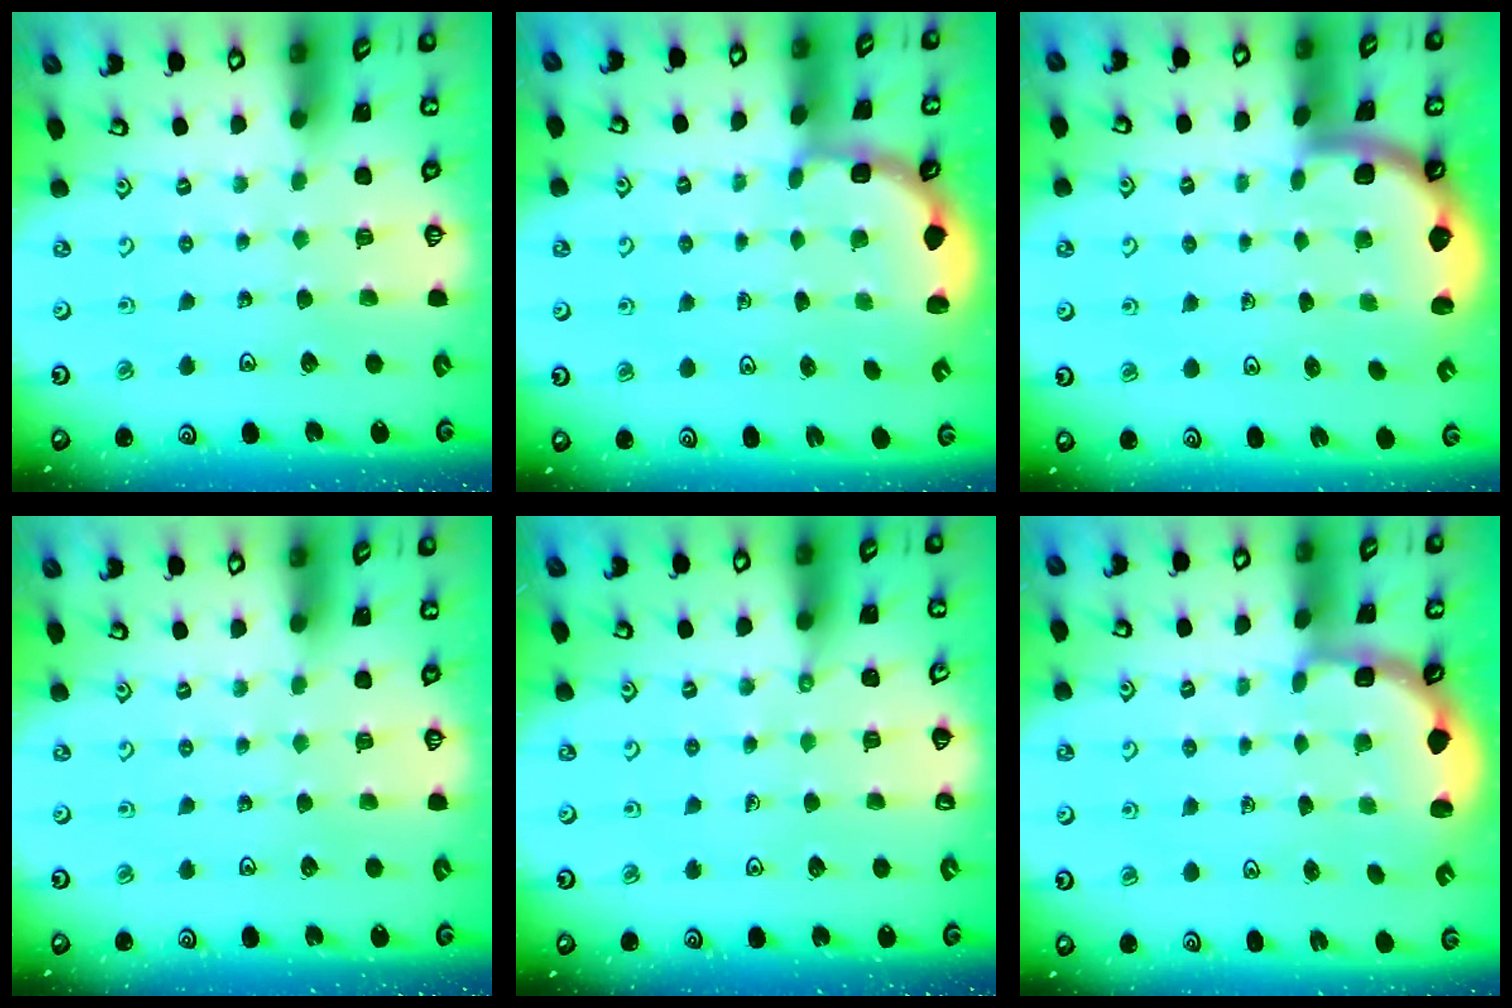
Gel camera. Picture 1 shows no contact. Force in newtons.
{"total": 2.7, "press": 2.3, "slide": 1.4}
{"total": 2.0, "press": 2.0, "slide": 0.3}
{"total": 0.0}
{"total": 3.8, "press": 3.7, "slide": 0.6}
{"total": 2.9, "press": 2.3, "slide": 1.7}